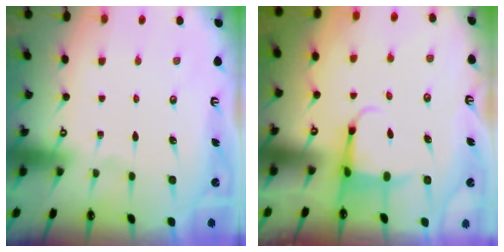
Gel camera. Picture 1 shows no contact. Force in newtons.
{"total": 4.0, "press": 3.8, "slide": 1.0}